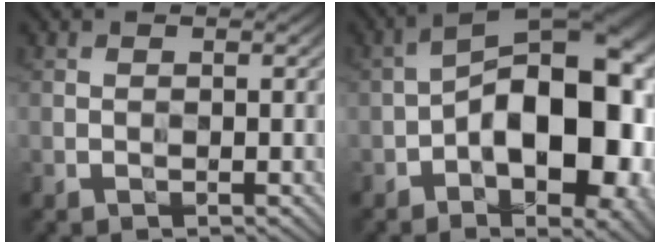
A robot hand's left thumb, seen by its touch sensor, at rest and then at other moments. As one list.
[{"total": 19.6, "force": [-3.2, 10.1, 16.5], "torque": [-0.217, 0.005, -0.055]}]